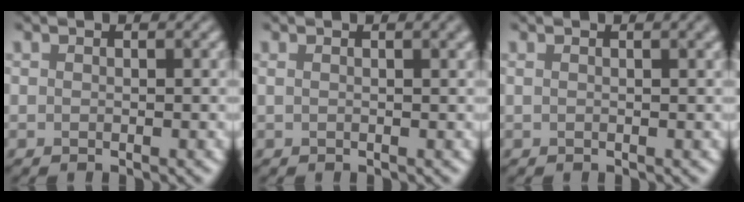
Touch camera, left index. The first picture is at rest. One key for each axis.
{"total": 3.2, "fx": 1.3, "fy": 1.6, "fz": 2.5, "tx": -0.006, "ty": 0.022, "tz": -0.005}
{"total": 2.8, "fx": 1.1, "fy": 1.3, "fz": 2.2, "tx": -0.003, "ty": 0.017, "tz": -0.003}